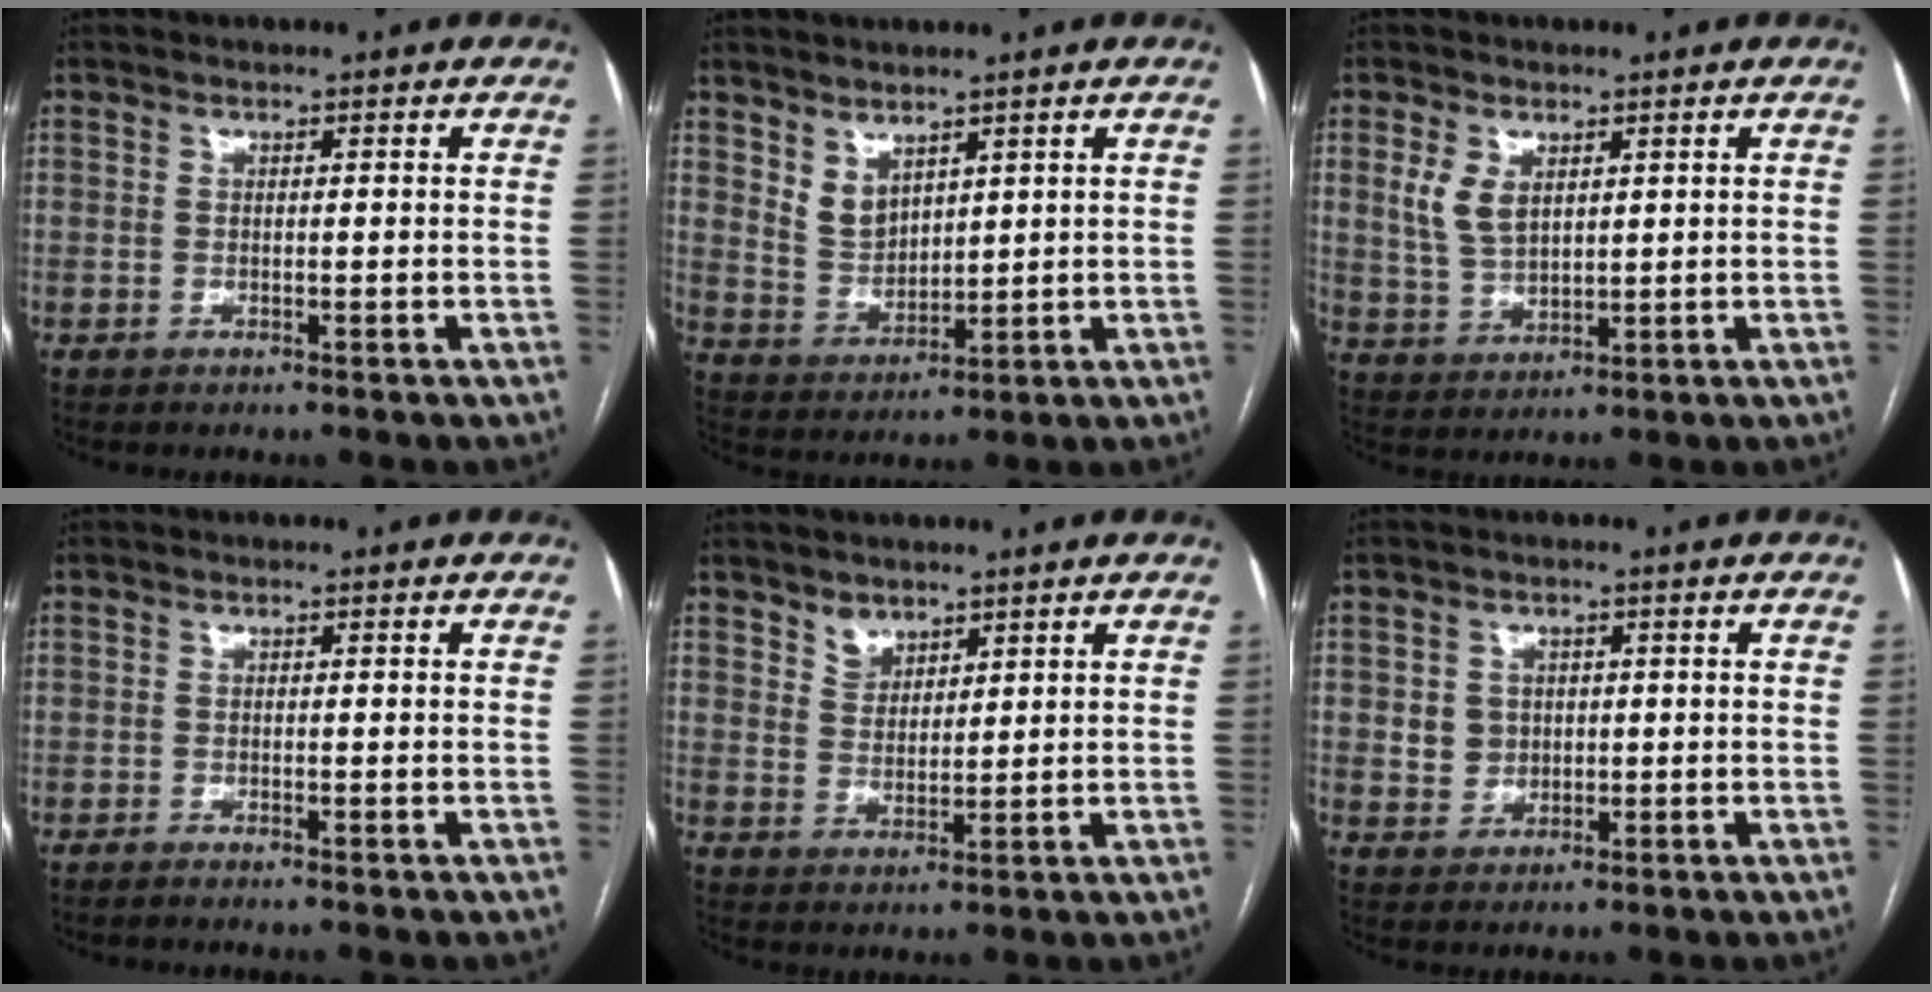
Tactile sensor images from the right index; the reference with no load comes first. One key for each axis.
{"total": 4.7, "fx": 3.3, "fy": 2.7, "fz": 2.1, "tx": -0.045, "ty": -0.001, "tz": 0.079}
{"total": 5.4, "fx": 2.1, "fy": 3.3, "fz": 3.7, "tx": -0.083, "ty": 0.006, "tz": 0.051}
{"total": 1.6, "fx": -1.4, "fy": -0.3, "fz": 0.7, "tx": -0.006, "ty": 0.003, "tz": -0.020}
{"total": 3.3, "fx": 2.6, "fy": 1.9, "fz": 0.6, "tx": -0.009, "ty": -0.003, "tz": 0.050}
{"total": 3.4, "fx": 0.3, "fy": 3.2, "fz": 0.9, "tx": -0.011, "ty": 0.010, "tz": 0.011}